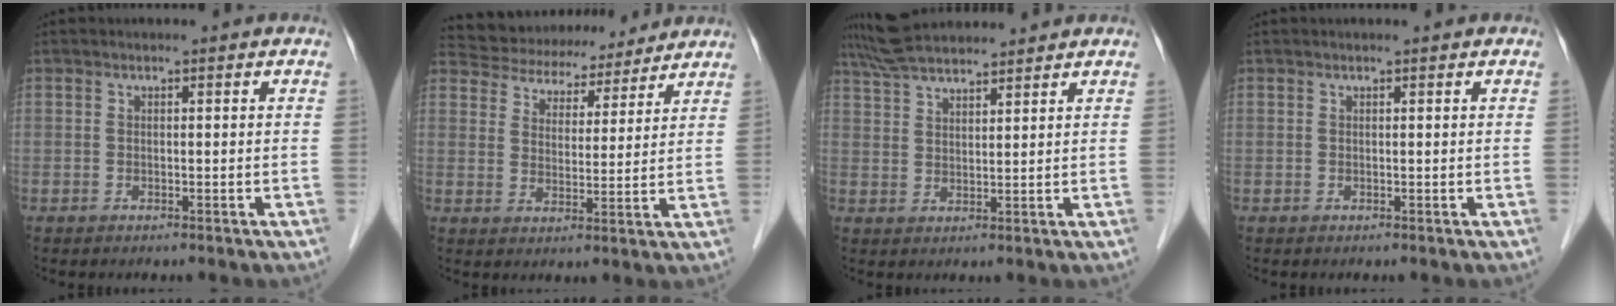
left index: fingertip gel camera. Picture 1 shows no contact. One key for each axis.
{"total": 13.5, "fx": 12.6, "fy": 4.4, "fz": 2.3, "tx": -0.033, "ty": 0.024, "tz": 0.181}
{"total": 9.8, "fx": 9.0, "fy": 1.7, "fz": 3.6, "tx": -0.073, "ty": 0.037, "tz": 0.162}
{"total": 0.7, "fx": 0.6, "fy": 0.1, "fz": 0.4, "tx": -0.005, "ty": 0.004, "tz": 0.008}